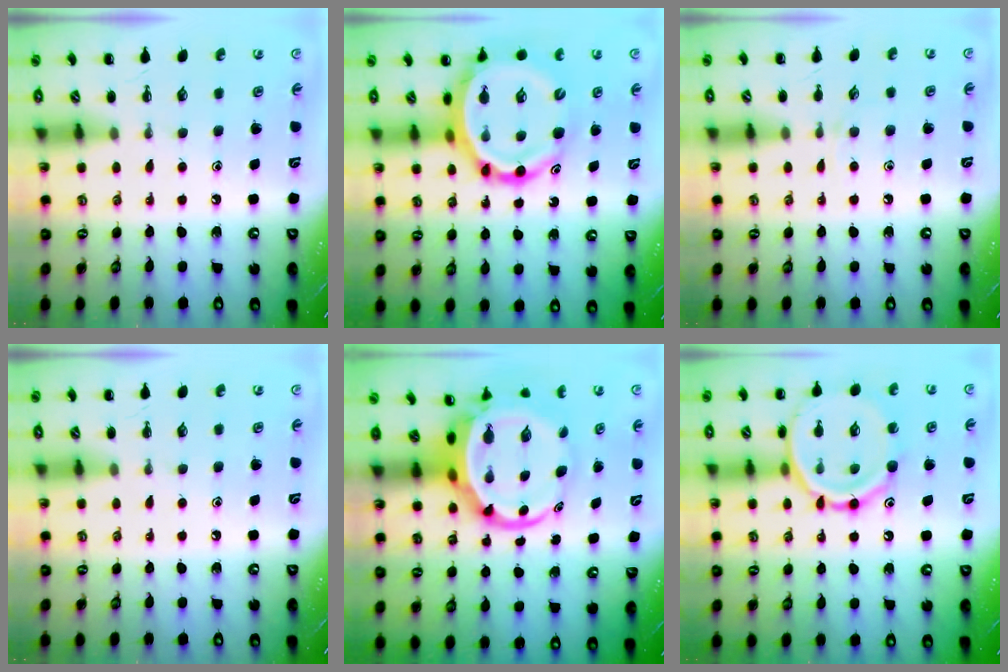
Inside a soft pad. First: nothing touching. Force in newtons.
{"total": 17.5, "press": 16.8, "slide": 4.9}
{"total": 2.5, "press": 2.3, "slide": 0.9}
{"total": 0.0}
{"total": 9.2, "press": 8.8, "slide": 2.4}
{"total": 16.9, "press": 16.8, "slide": 1.9}